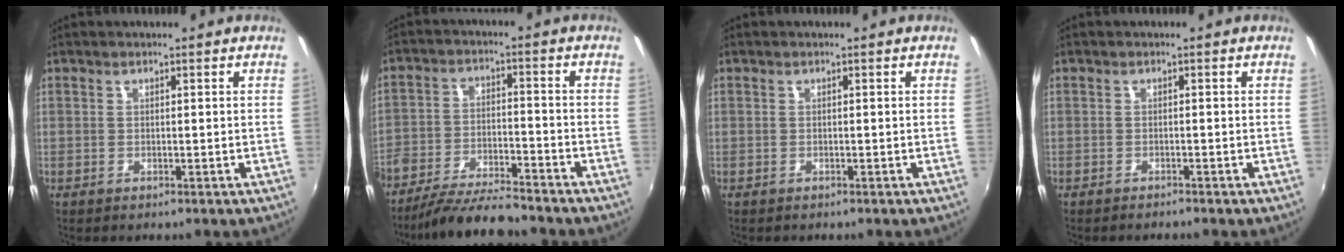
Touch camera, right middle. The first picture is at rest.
{"total": 12.7, "force": [-11.1, 2.1, 5.7], "torque": [-0.131, -0.021, -0.197]}
{"total": 0.0}
{"total": 1.2, "force": [-1.2, 0.1, 0.2], "torque": [-0.011, -0.005, -0.021]}